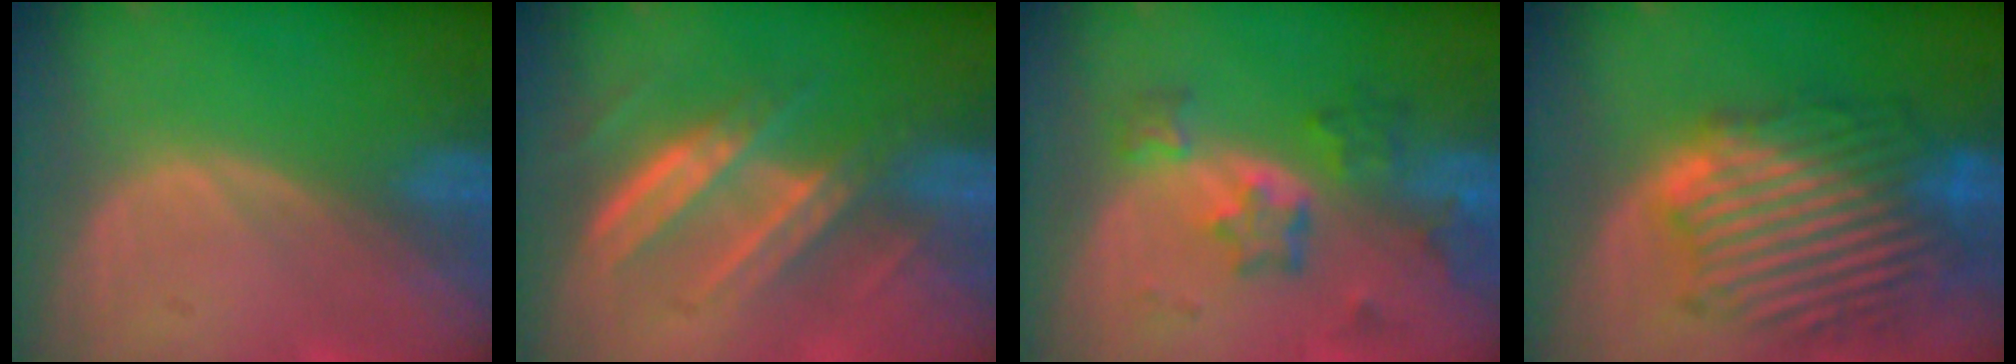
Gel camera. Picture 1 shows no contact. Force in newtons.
{"total": 7.7, "press": 6.9, "slide": 3.5}
{"total": 7.2, "press": 6.5, "slide": 3.1}
{"total": 12.7, "press": 12.6, "slide": 1.1}